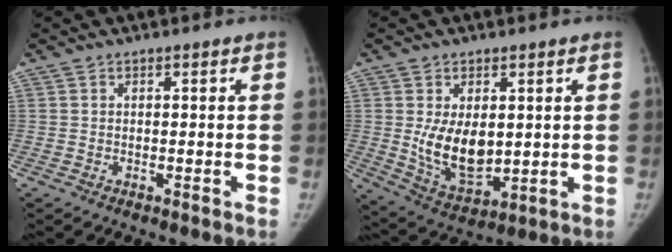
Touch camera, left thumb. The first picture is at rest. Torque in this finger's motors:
{"motor_torque": [0.17, 0.23, 0.77, -0.72, 0.09]}